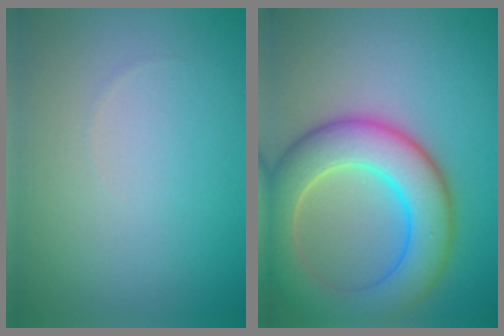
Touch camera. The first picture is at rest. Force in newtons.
{"total": 8.9, "press": 8.8, "slide": 0.9}